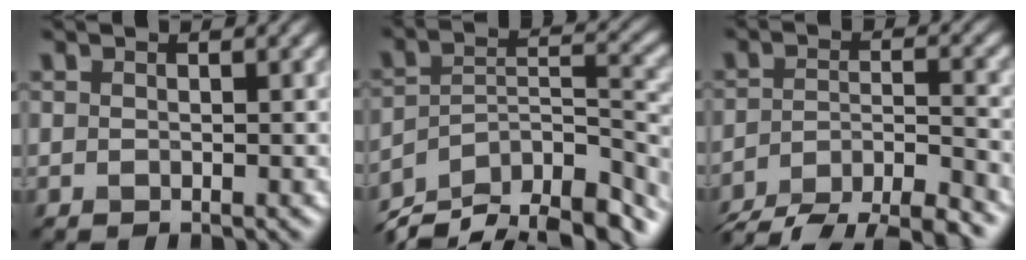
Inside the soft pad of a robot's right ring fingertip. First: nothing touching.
{"total": 12.6, "force": [-10.0, 4.5, 6.2], "torque": [-0.118, 0.014, -0.156]}
{"total": 7.5, "force": [-6.5, 2.0, 3.3], "torque": [-0.063, -0.014, -0.105]}